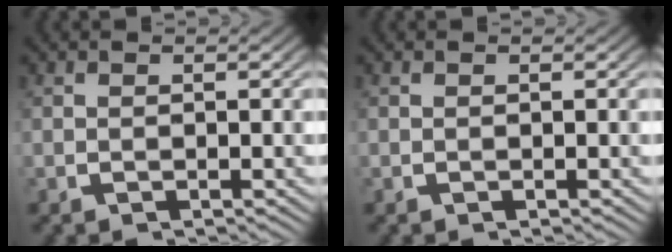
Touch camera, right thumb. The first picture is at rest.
{"total": 0.0}